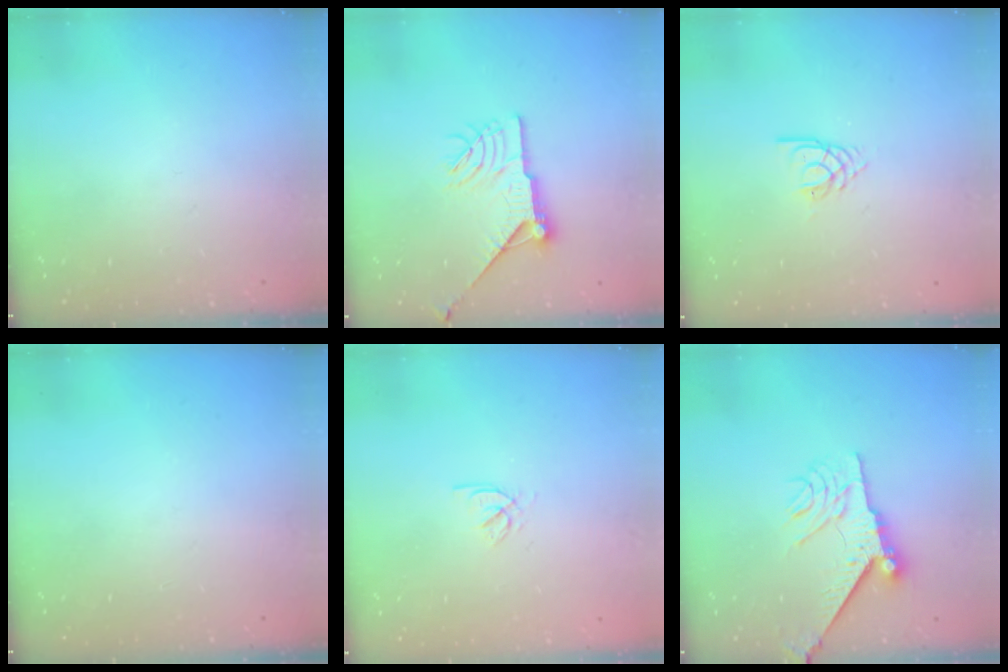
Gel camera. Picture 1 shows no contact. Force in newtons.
{"total": 12.6, "press": 12.6, "slide": 0.4}
{"total": 2.8, "press": 2.8, "slide": 0.3}
{"total": 0.0}
{"total": 2.3, "press": 2.2, "slide": 0.3}
{"total": 9.3, "press": 9.2, "slide": 1.1}